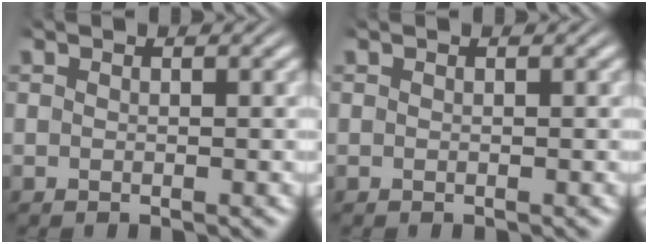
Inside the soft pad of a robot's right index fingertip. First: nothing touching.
{"total": 0.0}